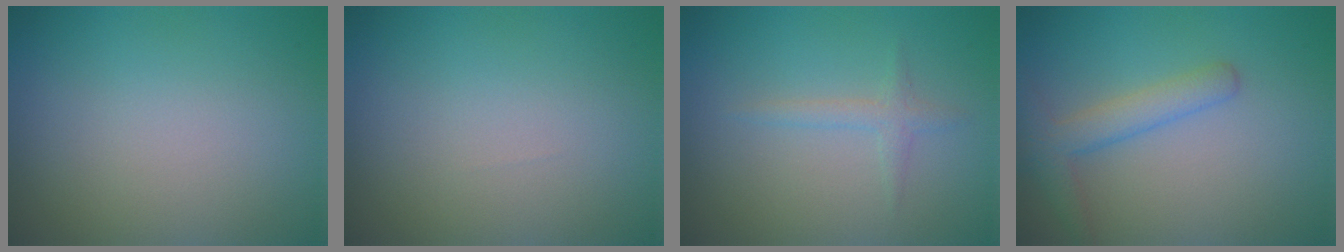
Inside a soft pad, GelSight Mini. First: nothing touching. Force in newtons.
{"total": 0.0}
{"total": 1.3, "press": 1.2, "slide": 0.0}
{"total": 2.9, "press": 2.9, "slide": 0.2}